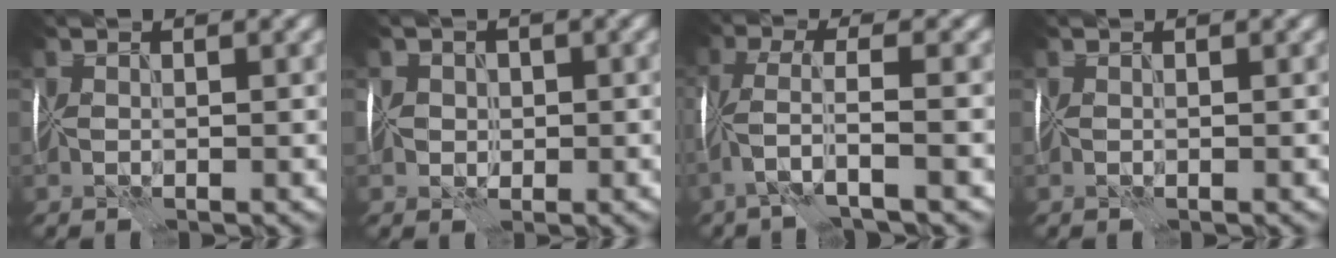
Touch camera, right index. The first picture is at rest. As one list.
[{"total": 2.1, "force": [0.0, 1.9, 0.8], "torque": [-0.005, 0.003, -0.004]}, {"total": 3.4, "force": [-1.6, 0.3, 3.0], "torque": [-0.064, 0.010, -0.040]}, {"total": 0.0}]